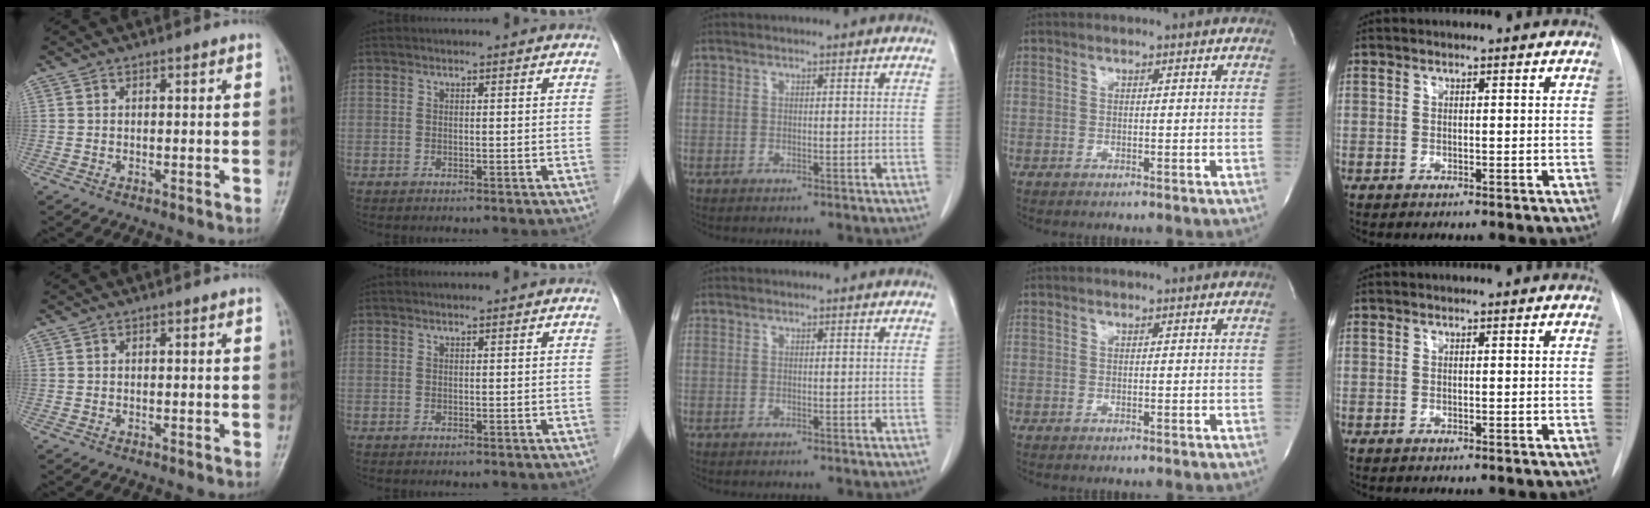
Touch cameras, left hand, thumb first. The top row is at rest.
{}